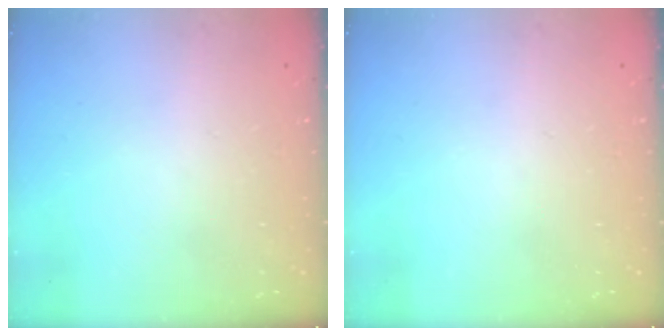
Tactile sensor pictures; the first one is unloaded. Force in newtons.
{"total": 0.0}